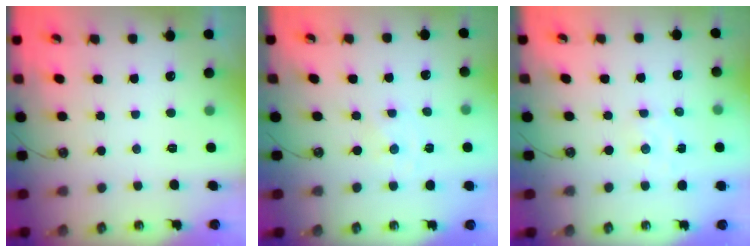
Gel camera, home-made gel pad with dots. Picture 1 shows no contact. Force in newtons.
{"total": 0.0}
{"total": 3.0, "press": 3.0, "slide": 0.4}